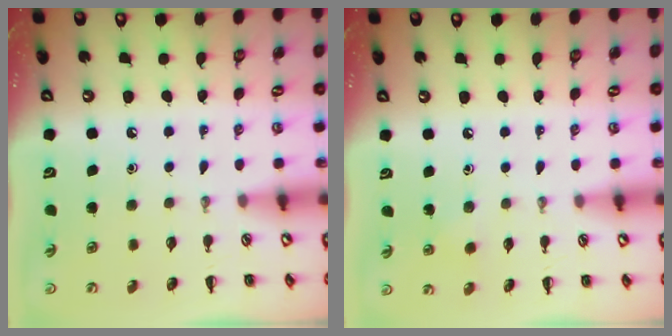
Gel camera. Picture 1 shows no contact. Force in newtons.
{"total": 5.5, "press": 5.2, "slide": 1.7}